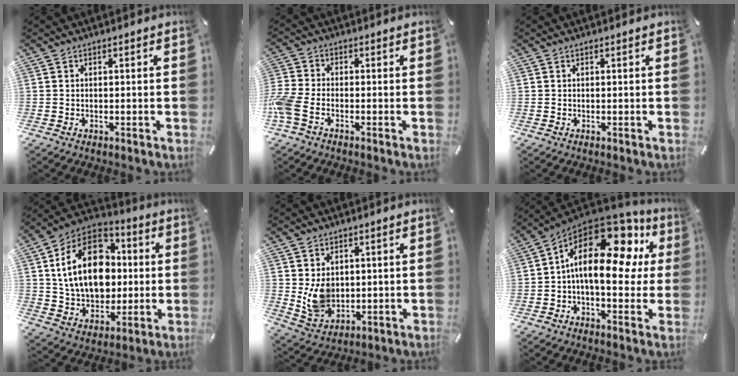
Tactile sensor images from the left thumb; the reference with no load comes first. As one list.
[{"total": 5.3, "force": [-2.3, 3.0, 3.8], "torque": [-0.098, 0.000, -0.047]}, {"total": 0.0}, {"total": 20.4, "force": [2.7, 15.3, 13.2], "torque": [-0.247, 0.012, 0.051]}, {"total": 7.8, "force": [1.8, 6.4, 4.0], "torque": [-0.077, -0.016, 0.030]}, {"total": 21.2, "force": [4.9, 11.3, 17.3], "torque": [-0.283, -0.026, 0.080]}]